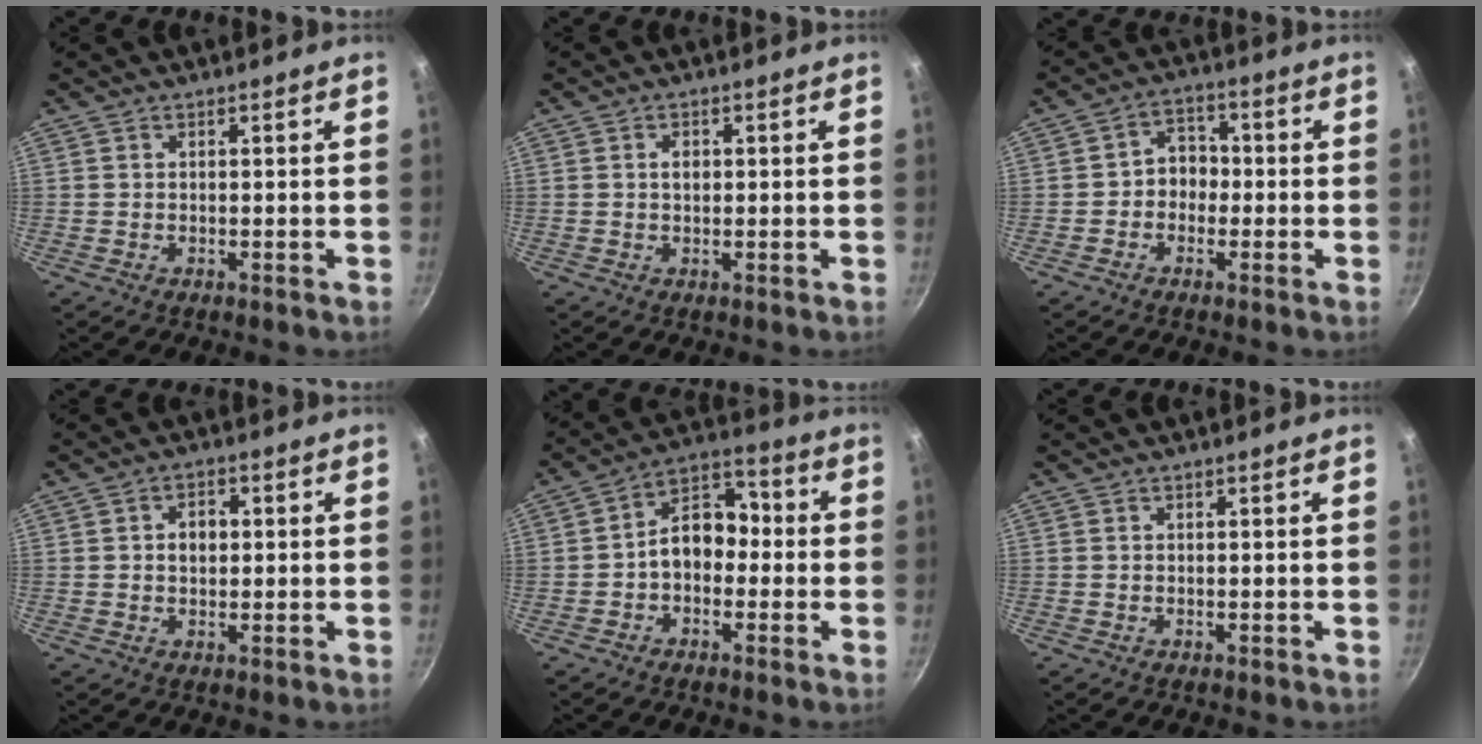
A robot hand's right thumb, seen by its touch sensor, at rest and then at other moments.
{"total": 1.7, "force": [0.3, 1.2, 1.2], "torque": [-0.015, 0.003, 0.004]}
{"total": 5.2, "force": [-1.0, 4.3, 2.7], "torque": [-0.002, 0.021, -0.024]}
{"total": 4.0, "force": [0.4, 2.9, 2.7], "torque": [-0.024, 0.007, 0.003]}
{"total": 9.8, "force": [-1.2, 7.0, 6.7], "torque": [-0.060, 0.044, -0.038]}
{"total": 0.0}